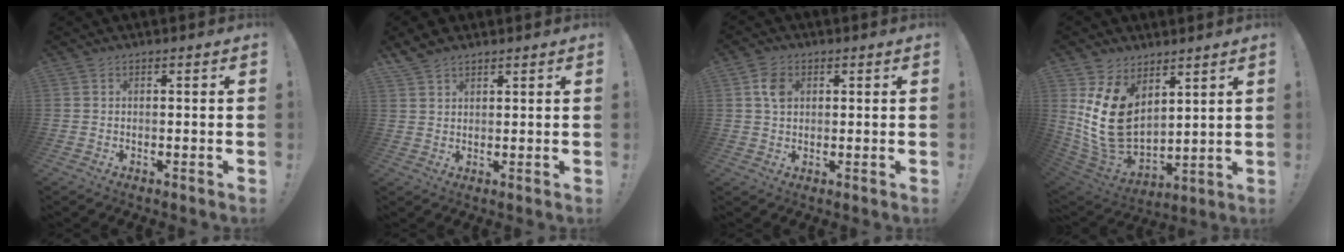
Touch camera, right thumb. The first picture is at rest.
{"total": 3.8, "force": [3.2, 1.6, 1.3], "torque": [-0.013, -0.019, 0.059]}
{"total": 5.0, "force": [1.4, 3.7, 3.1], "torque": [-0.041, 0.000, 0.026]}
{"total": 16.6, "force": [4.8, 11.4, 11.1], "torque": [-0.229, -0.039, 0.099]}